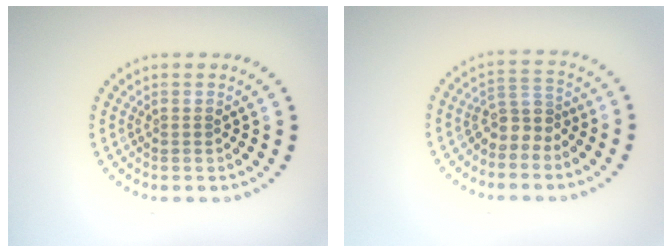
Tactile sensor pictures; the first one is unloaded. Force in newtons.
{"total": 2.6, "press": 2.1, "slide": 1.7}